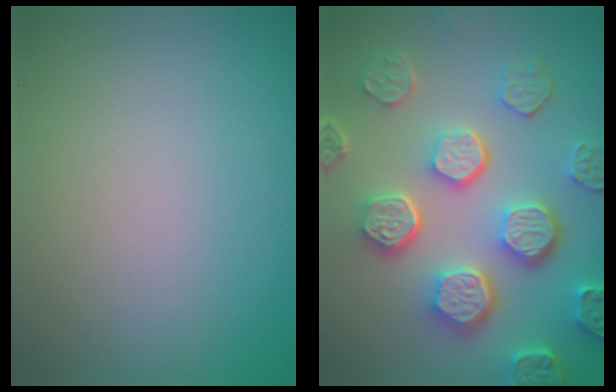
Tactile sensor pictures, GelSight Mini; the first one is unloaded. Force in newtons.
{"total": 7.8, "press": 6.1, "slide": 5.0}